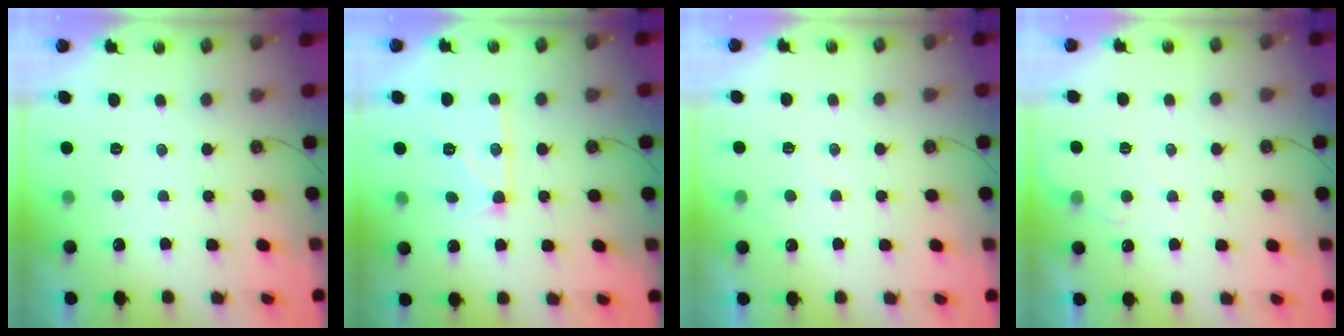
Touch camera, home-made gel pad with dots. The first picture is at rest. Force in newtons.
{"total": 12.2, "press": 12.2, "slide": 0.3}
{"total": 3.4, "press": 3.4, "slide": 0.4}
{"total": 4.6, "press": 4.5, "slide": 0.5}